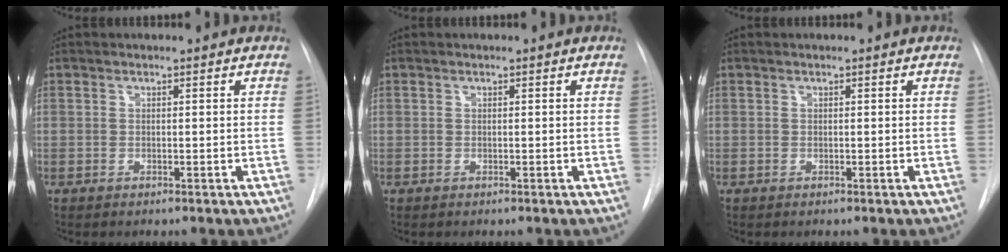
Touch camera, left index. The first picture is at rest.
{"total": 0.0}
{"total": 0.0}